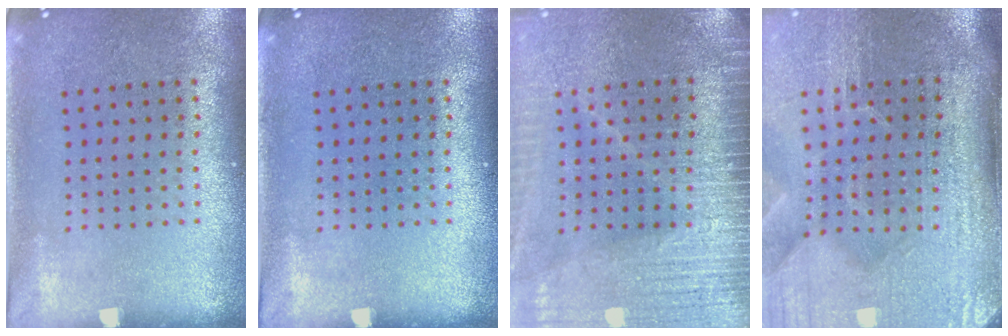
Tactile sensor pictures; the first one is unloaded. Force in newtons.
{"total": 0.0}
{"total": 3.7, "press": 3.1, "slide": 1.9}
{"total": 4.9, "press": 4.1, "slide": 2.6}